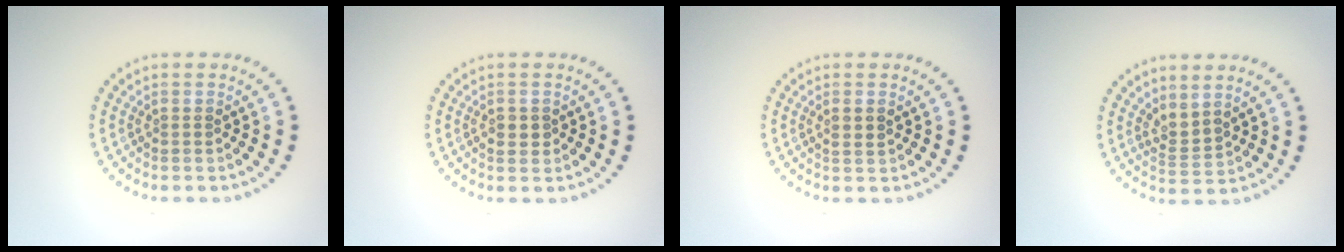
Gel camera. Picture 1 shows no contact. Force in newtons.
{"total": 1.5, "press": 1.5, "slide": 0.1}
{"total": 1.3, "press": 1.2, "slide": 0.3}
{"total": 2.1, "press": 1.4, "slide": 1.5}